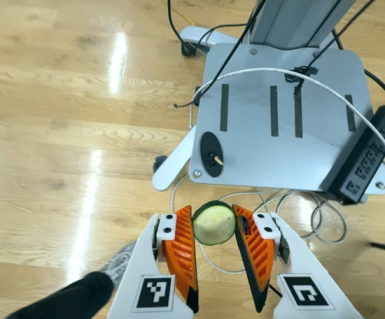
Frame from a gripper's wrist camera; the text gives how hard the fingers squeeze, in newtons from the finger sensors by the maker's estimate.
{"total": 7.9, "left": 7.8, "right": 7.9}